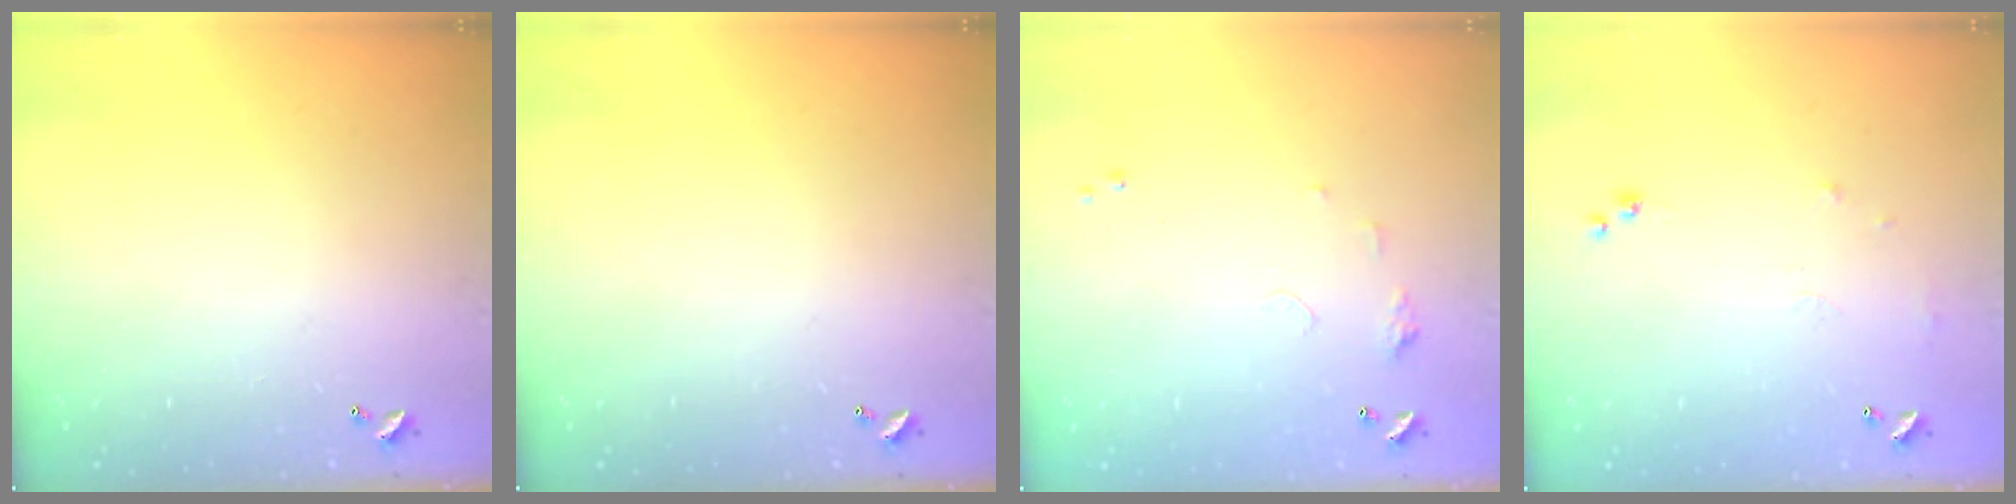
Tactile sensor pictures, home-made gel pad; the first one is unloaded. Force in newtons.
{"total": 0.0}
{"total": 6.3, "press": 6.3, "slide": 0.7}
{"total": 6.0, "press": 5.9, "slide": 1.0}